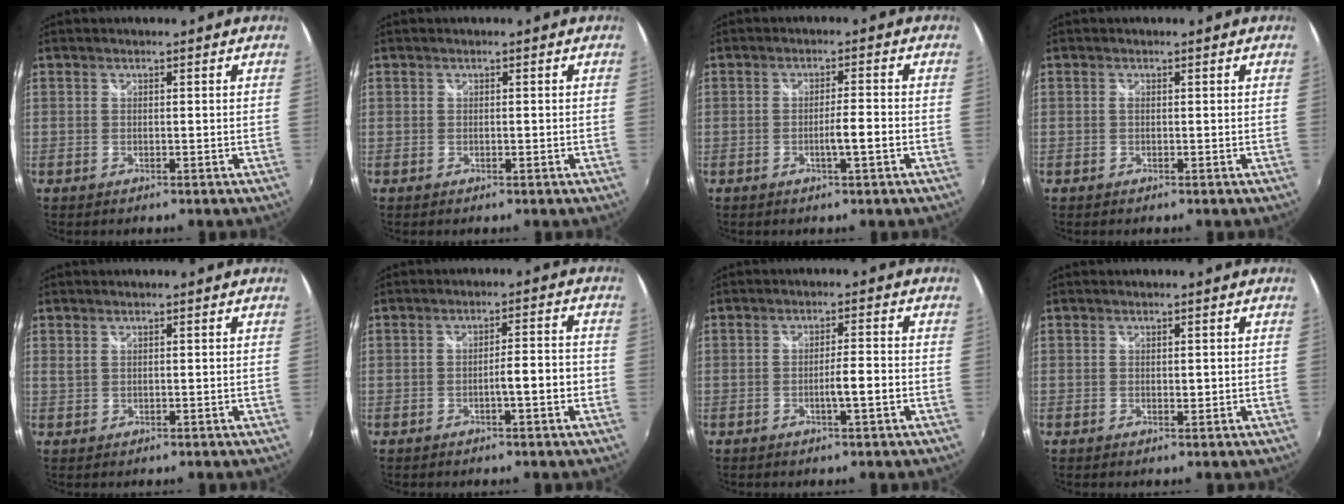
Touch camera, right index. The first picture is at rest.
{"total": 0.0}
{"total": 3.5, "force": [-1.4, -0.2, 3.2], "torque": [-0.055, -0.002, -0.022]}
{"total": 0.0}
{"total": 0.9, "force": [0.5, 0.3, 0.7], "torque": [-0.014, 0.000, 0.011]}
{"total": 4.5, "force": [-1.7, 0.4, 4.2], "torque": [-0.068, 0.004, -0.022]}
{"total": 3.6, "force": [-1.4, -0.2, 3.3], "torque": [-0.057, -0.002, -0.022]}
{"total": 0.8, "force": [0.1, 0.5, 0.6], "torque": [-0.009, -0.001, 0.002]}